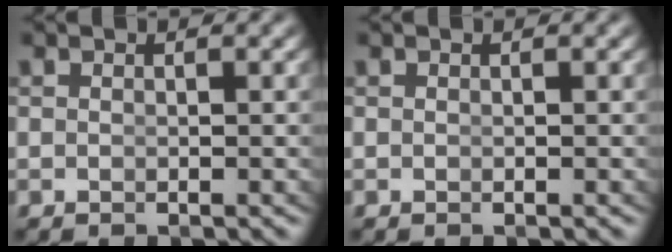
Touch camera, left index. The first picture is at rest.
{"total": 0.0}